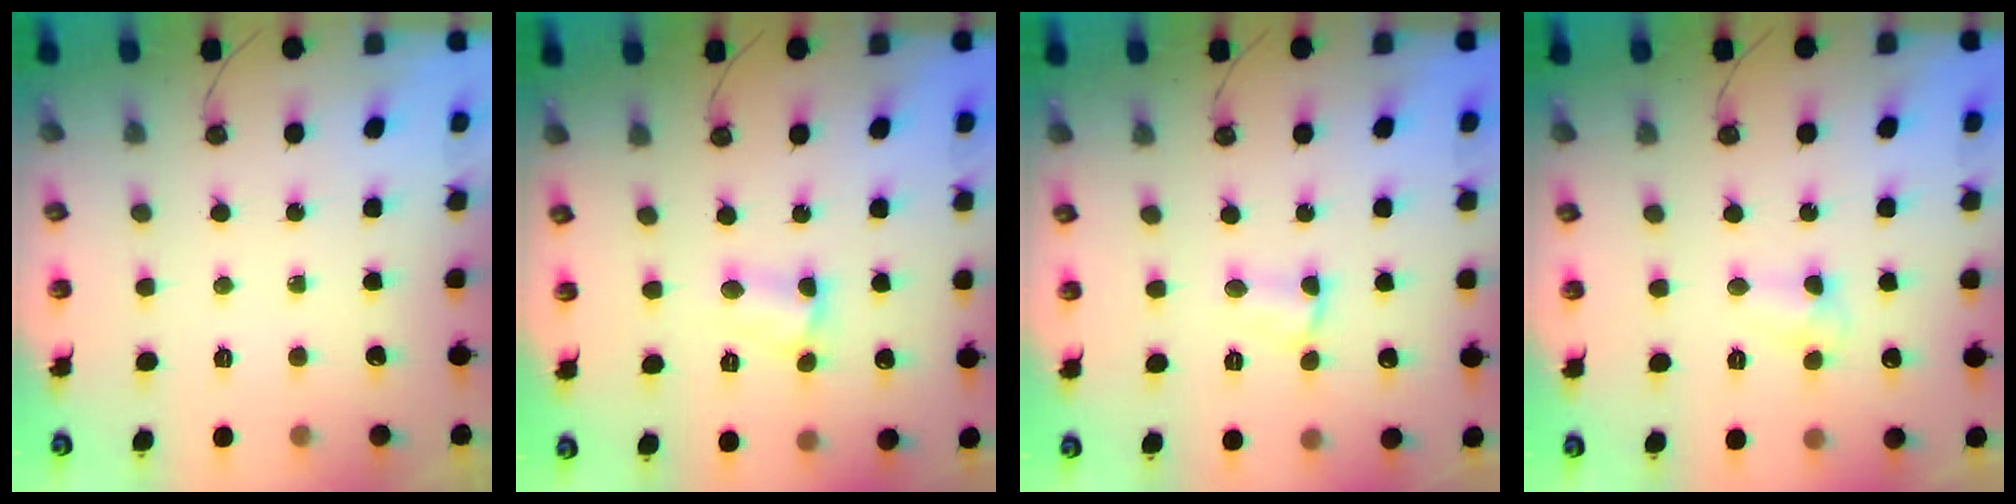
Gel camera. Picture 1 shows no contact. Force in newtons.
{"total": 3.2, "press": 3.1, "slide": 0.4}
{"total": 2.9, "press": 2.9, "slide": 0.4}
{"total": 5.6, "press": 5.6, "slide": 0.8}